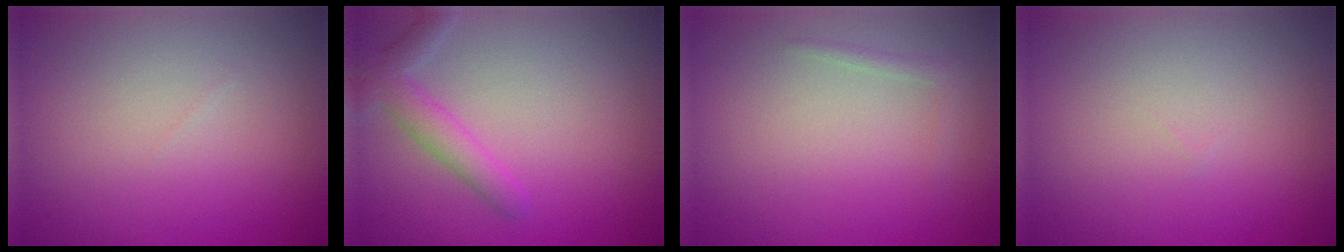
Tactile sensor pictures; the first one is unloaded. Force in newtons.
{"total": 3.0, "press": 3.0, "slide": 0.2}
{"total": 0.9, "press": 0.9, "slide": 0.1}
{"total": 0.0}